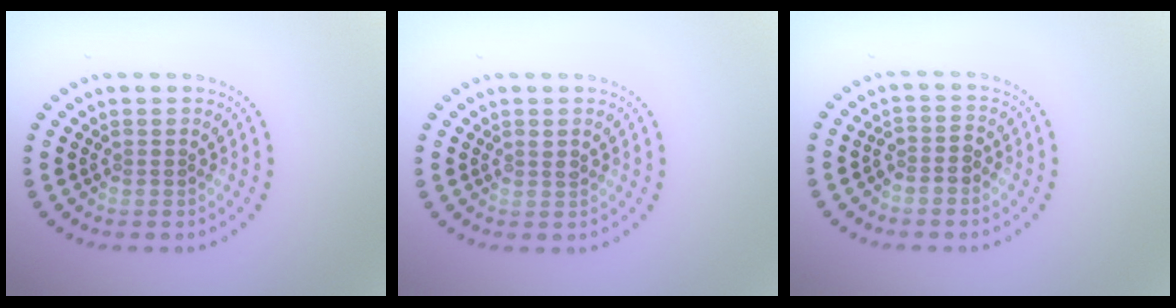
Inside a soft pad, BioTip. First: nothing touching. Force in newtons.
{"total": 0.8, "press": 0.7, "slide": 0.4}
{"total": 1.9, "press": 1.7, "slide": 1.0}